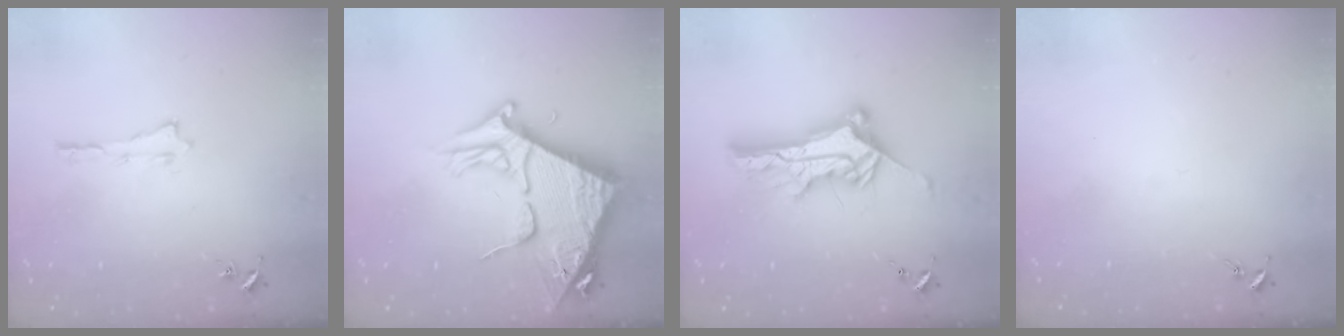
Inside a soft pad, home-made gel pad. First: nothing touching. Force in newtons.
{"total": 10.0, "press": 9.9, "slide": 1.3}
{"total": 10.8, "press": 10.8, "slide": 0.9}
{"total": 0.0}